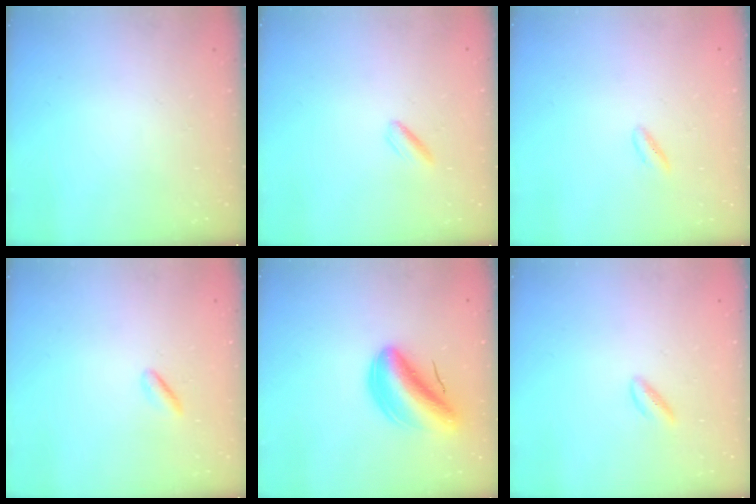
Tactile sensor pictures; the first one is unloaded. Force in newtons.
{"total": 3.0, "press": 2.8, "slide": 1.0}
{"total": 1.8, "press": 1.6, "slide": 0.8}
{"total": 1.0, "press": 0.7, "slide": 0.6}
{"total": 11.2, "press": 10.6, "slide": 3.6}
{"total": 4.6, "press": 4.3, "slide": 1.6}